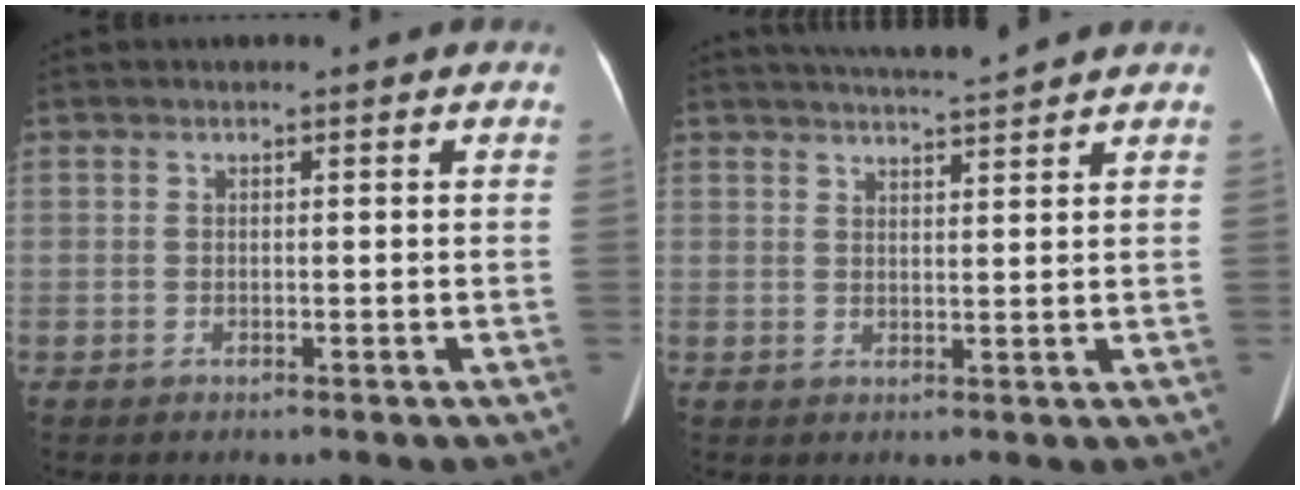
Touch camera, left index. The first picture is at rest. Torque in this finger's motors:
{"motor_torque": [0.02, -0.32, 0.01, 0.00]}